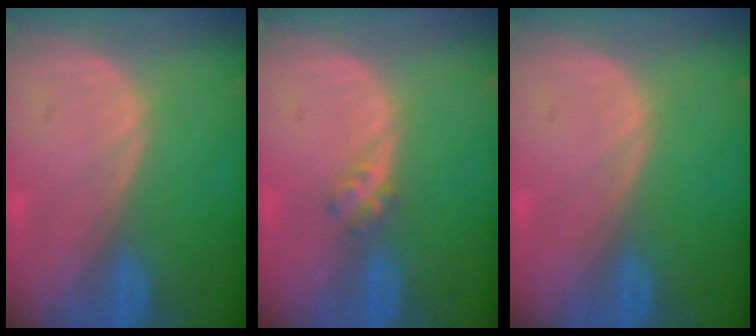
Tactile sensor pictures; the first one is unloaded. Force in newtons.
{"total": 2.3, "press": 2.0, "slide": 1.2}
{"total": 0.0}